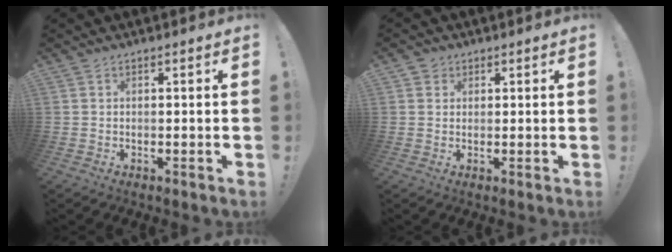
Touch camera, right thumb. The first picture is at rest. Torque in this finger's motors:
{"motor_torque": [-0.08, 0.31, 0.14, -0.29, 0.00]}